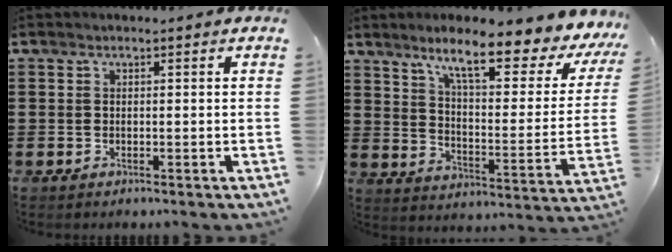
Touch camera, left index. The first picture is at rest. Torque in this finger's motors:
{"motor_torque": [2.13, -0.01, 1.05, 0.21]}